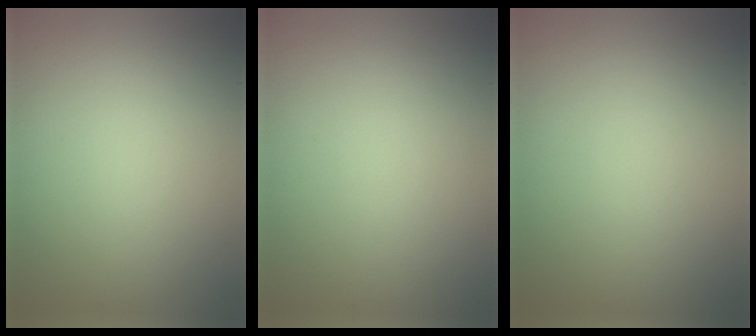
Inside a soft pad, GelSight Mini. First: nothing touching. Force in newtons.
{"total": 0.0}
{"total": 0.0}